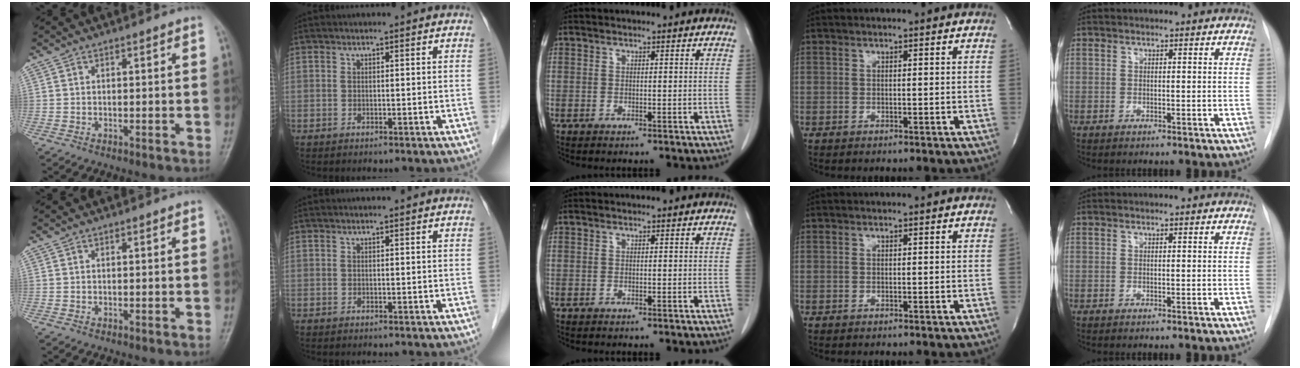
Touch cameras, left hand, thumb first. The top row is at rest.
{}